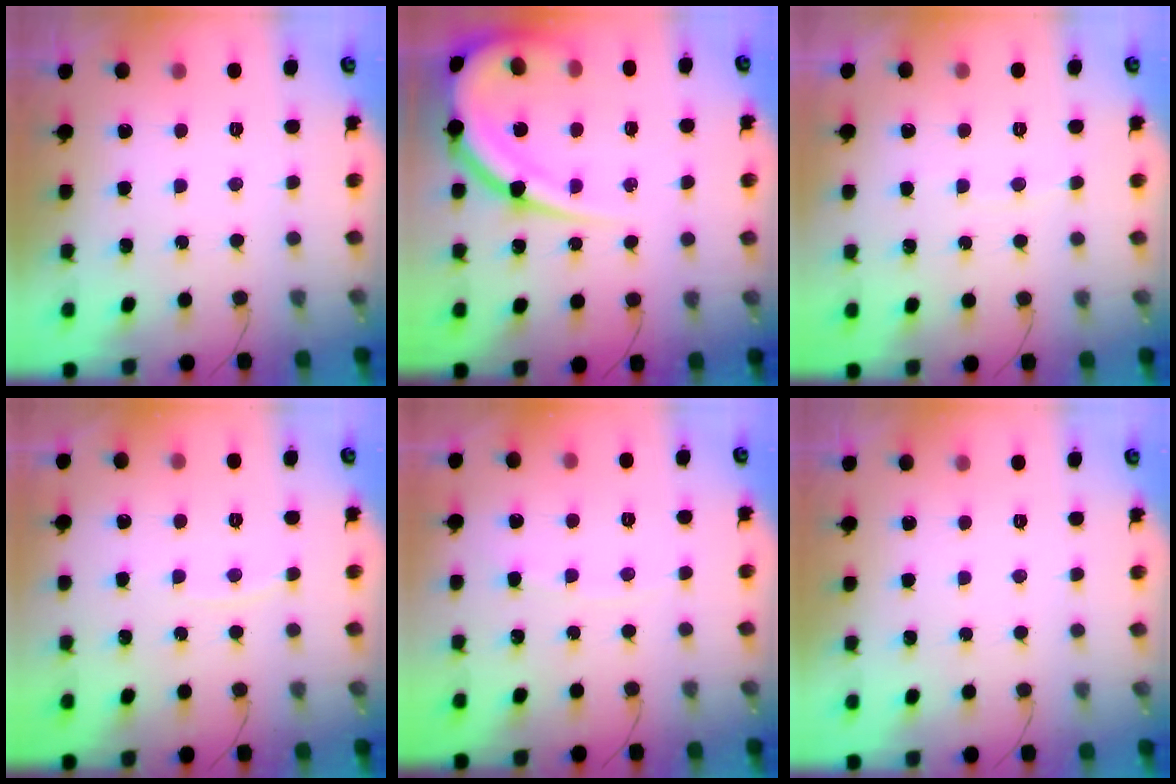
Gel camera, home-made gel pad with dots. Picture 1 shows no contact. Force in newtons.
{"total": 19.7, "press": 19.6, "slide": 1.9}
{"total": 2.2, "press": 2.2, "slide": 0.3}
{"total": 2.7, "press": 2.7, "slide": 0.4}
{"total": 2.6, "press": 2.6, "slide": 0.2}
{"total": 0.0}